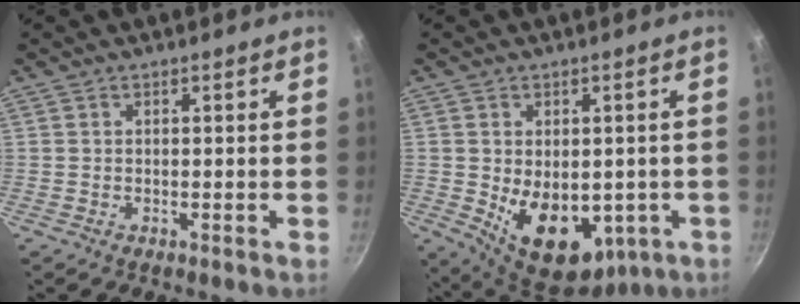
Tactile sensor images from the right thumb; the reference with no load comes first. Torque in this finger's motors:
{"motor_torque": [-0.54, 1.11, 0.71, 0.65, 0.13]}